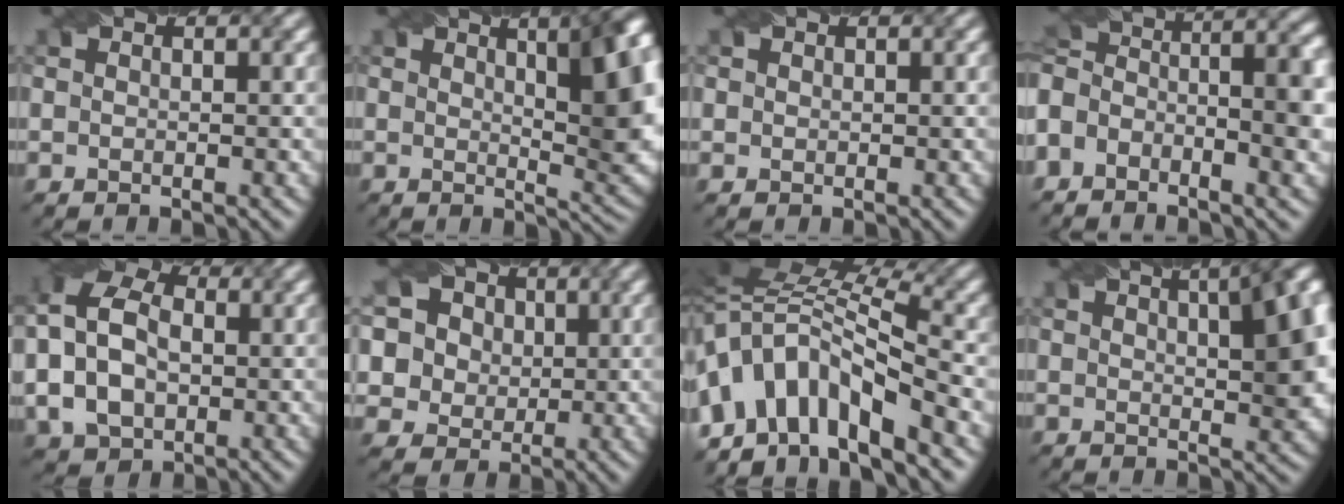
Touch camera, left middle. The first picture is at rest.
{"total": 12.9, "force": [4.0, 5.3, 11.1], "torque": [-0.083, 0.020, 0.050]}
{"total": 0.6, "force": [0.4, 0.5, 0.1], "torque": [-0.001, 0.000, 0.005]}
{"total": 10.2, "force": [-3.3, 6.0, 7.6], "torque": [-0.127, 0.003, -0.068]}
{"total": 10.8, "force": [1.0, 7.6, 7.6], "torque": [-0.164, 0.016, 0.016]}
{"total": 9.7, "force": [4.1, 7.9, 3.9], "torque": [-0.077, 0.021, 0.053]}
{"total": 10.0, "force": [-3.6, 5.0, 7.9], "torque": [-0.129, 0.024, -0.078]}
{"total": 8.6, "force": [2.6, 3.1, 7.6], "torque": [-0.066, 0.023, 0.029]}